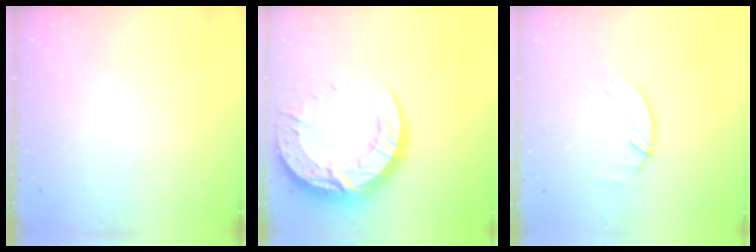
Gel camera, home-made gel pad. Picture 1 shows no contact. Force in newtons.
{"total": 22.2, "press": 22.1, "slide": 1.8}
{"total": 0.7, "press": 0.7, "slide": 0.2}